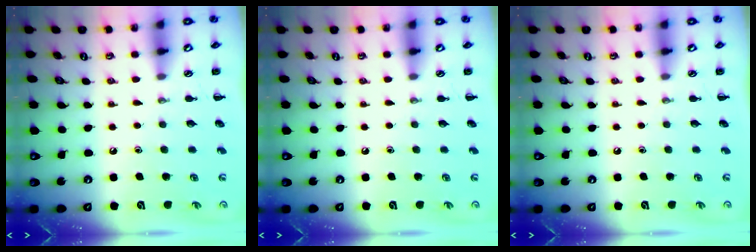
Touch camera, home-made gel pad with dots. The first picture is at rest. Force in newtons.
{"total": 0.0}
{"total": 0.0}